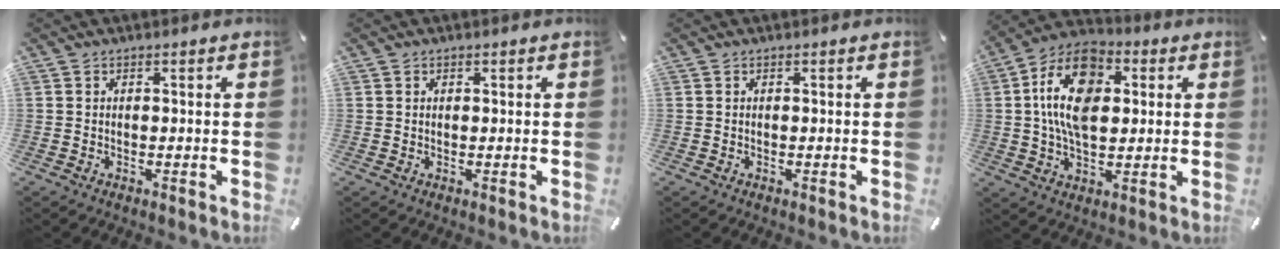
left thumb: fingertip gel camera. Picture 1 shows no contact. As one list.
[{"total": 0.5, "force": [0.2, 0.5, 0.0], "torque": [0.001, 0.002, 0.004]}, {"total": 0.0}, {"total": 15.5, "force": [2.7, 10.0, 11.6], "torque": [-0.227, 0.007, 0.045]}]